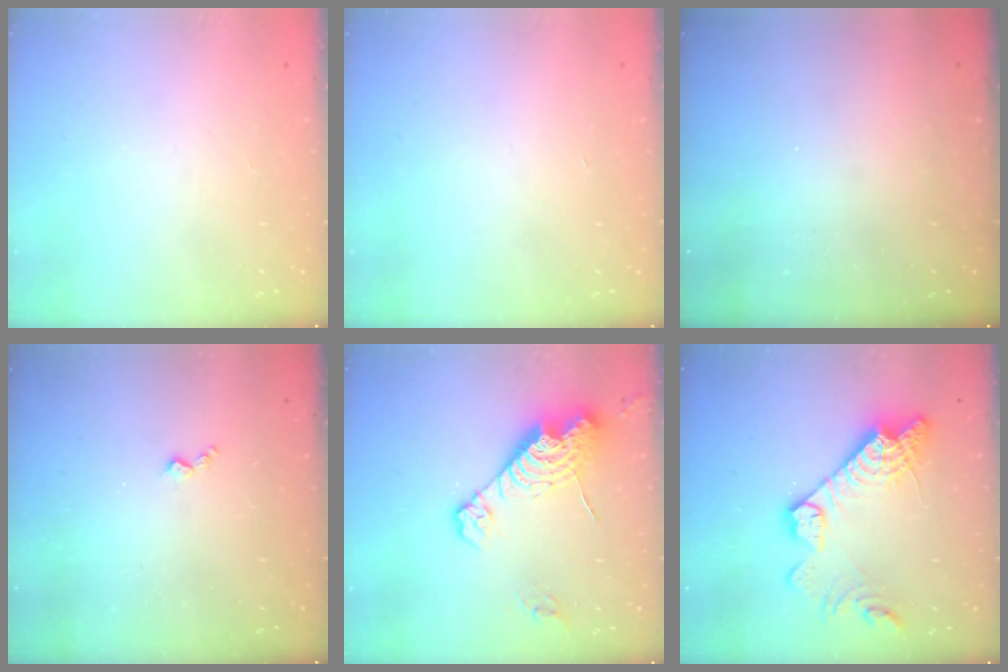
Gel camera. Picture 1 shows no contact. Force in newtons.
{"total": 0.0}
{"total": 0.0}
{"total": 3.5, "press": 3.5, "slide": 0.6}
{"total": 14.0, "press": 13.9, "slide": 1.3}
{"total": 18.2, "press": 18.1, "slide": 1.7}